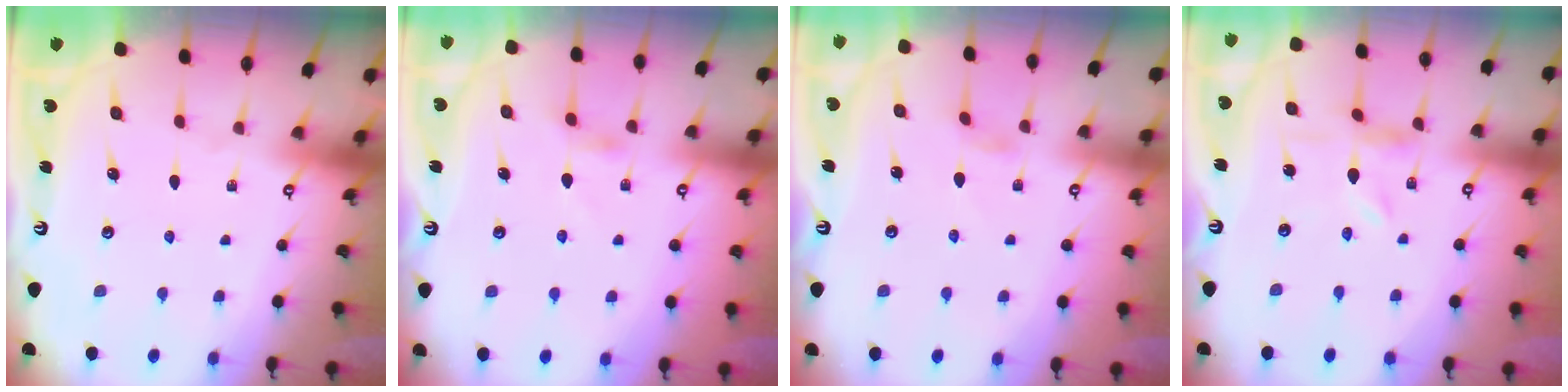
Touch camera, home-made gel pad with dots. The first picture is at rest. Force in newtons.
{"total": 2.6, "press": 2.5, "slide": 0.6}
{"total": 1.1, "press": 1.1, "slide": 0.3}
{"total": 1.2, "press": 1.2, "slide": 0.3}